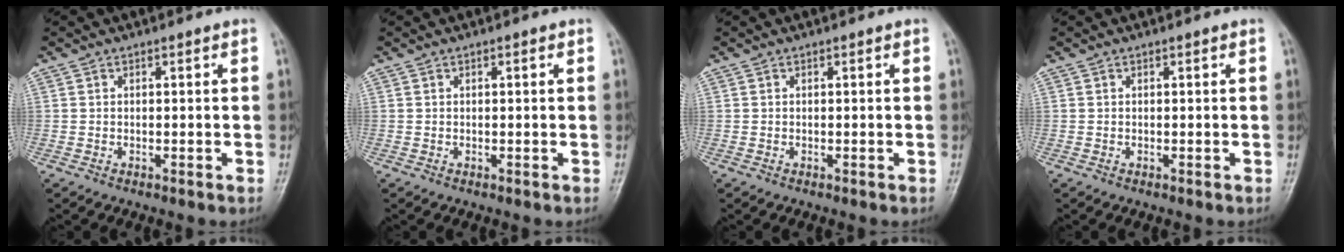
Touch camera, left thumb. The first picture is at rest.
{"total": 0.5, "force": [0.2, 0.2, 0.5], "torque": [-0.008, 0.000, 0.001]}
{"total": 0.0}
{"total": 0.0}